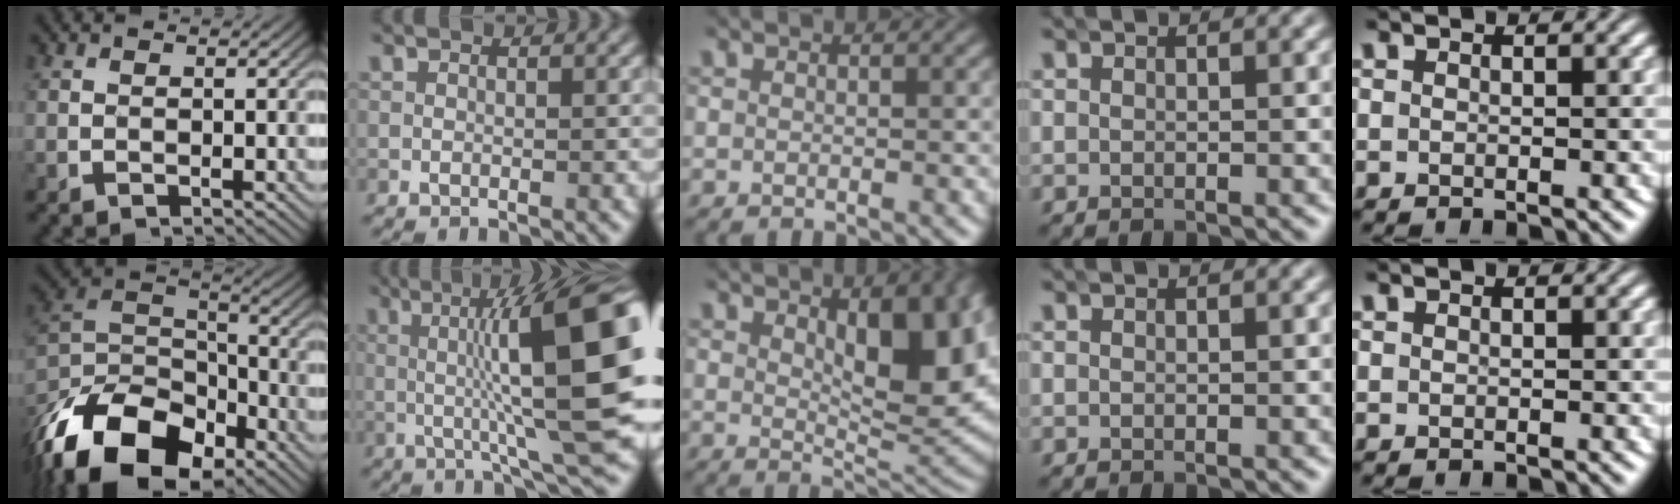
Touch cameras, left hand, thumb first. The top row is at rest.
{"thumb": {"total": 17.4, "force": [-11.2, 9.4, 9.5], "torque": [-0.224, -0.028, -0.200]}, "index": {"total": 12.6, "force": [1.3, 2.4, 12.3], "torque": [-0.171, 0.009, 0.020]}, "middle": {"total": 9.2, "force": [2.1, 4.2, 7.9], "torque": [-0.116, -0.003, 0.039]}}